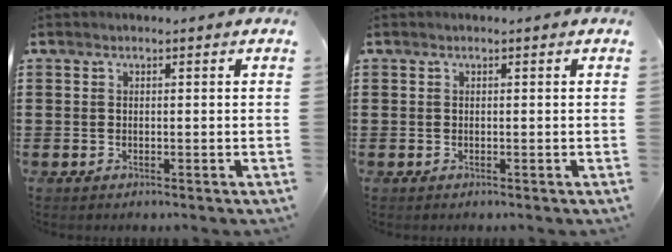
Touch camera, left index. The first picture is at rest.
{"total": 0.0}